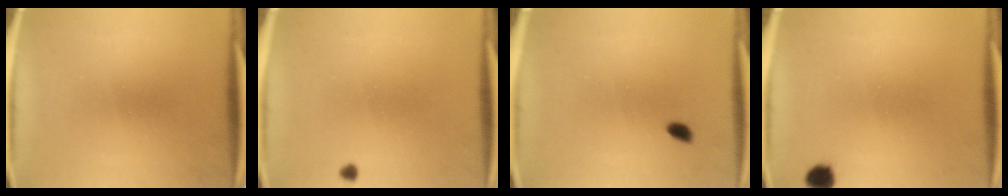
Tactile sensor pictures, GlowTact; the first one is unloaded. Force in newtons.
{"total": 0.7}
{"total": 1.4}
{"total": 2.8}